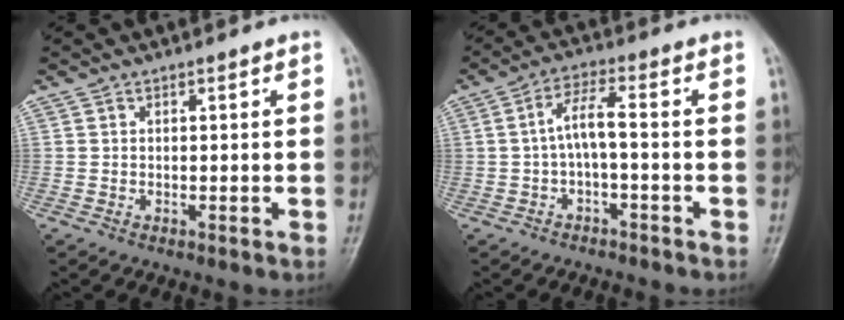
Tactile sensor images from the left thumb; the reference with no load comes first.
{"total": 5.0, "force": [-0.9, 1.1, 4.8], "torque": [-0.098, 0.033, -0.021]}